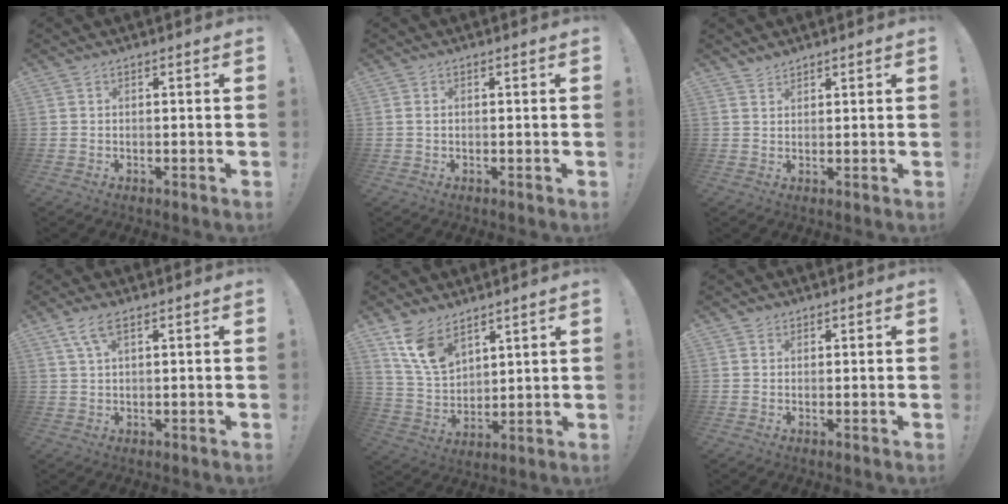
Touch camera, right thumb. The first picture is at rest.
{"total": 0.7, "force": [0.2, 0.4, 0.5], "torque": [-0.012, 0.003, 0.004]}
{"total": 2.0, "force": [1.9, 0.6, 0.4], "torque": [0.000, -0.015, 0.034]}
{"total": 5.2, "force": [2.8, 1.7, 4.0], "torque": [-0.075, -0.002, 0.052]}
{"total": 11.8, "force": [8.1, 6.4, 5.8], "torque": [-0.121, -0.038, 0.164]}
{"total": 1.4, "force": [0.8, 1.1, 0.3], "torque": [-0.008, 0.001, 0.013]}